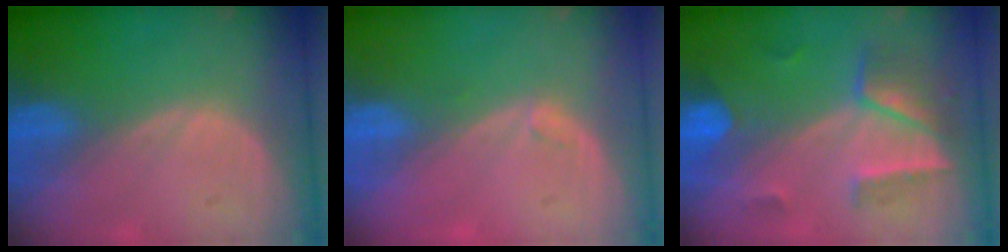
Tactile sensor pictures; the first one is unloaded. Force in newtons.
{"total": 0.6, "press": 0.6, "slide": 0.2}
{"total": 7.2, "press": 6.4, "slide": 3.4}